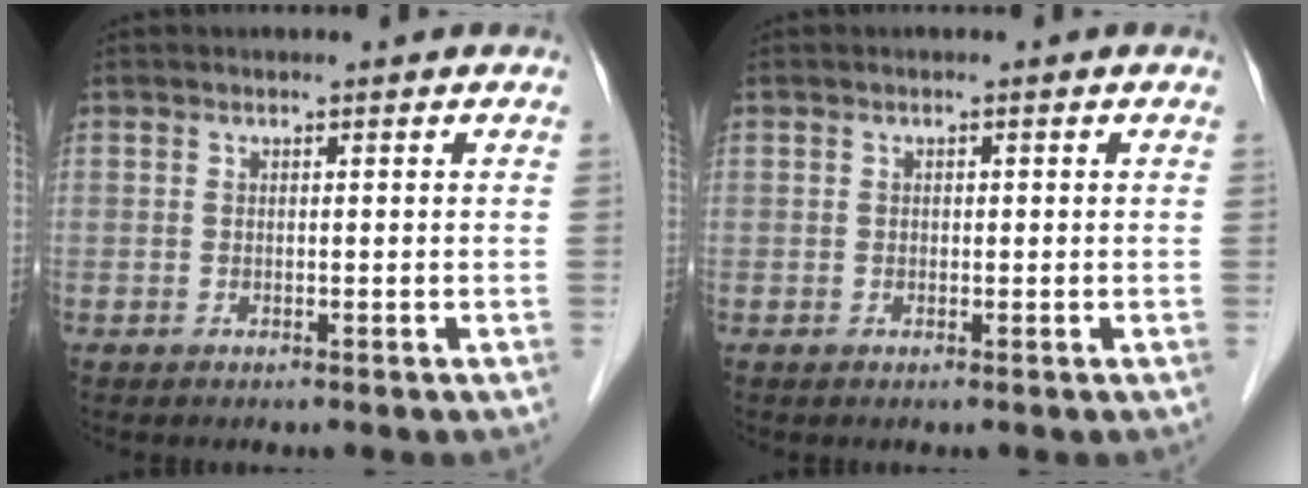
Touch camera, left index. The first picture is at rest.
{"total": 0.5, "force": [0.0, 0.5, 0.3], "torque": [-0.004, 0.004, -0.001]}